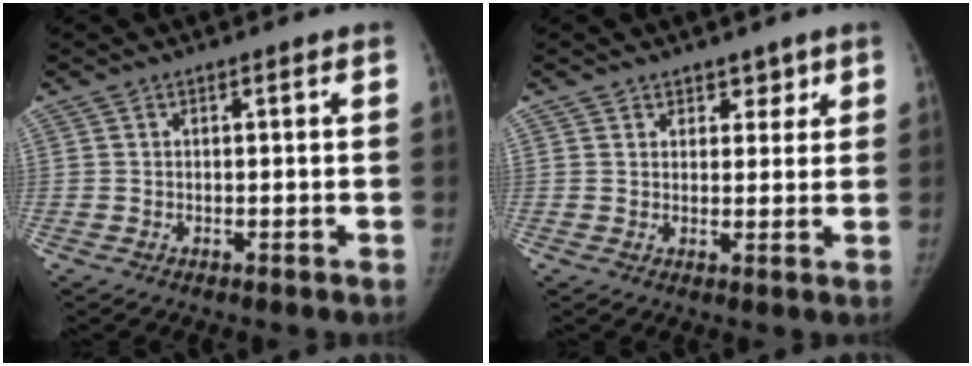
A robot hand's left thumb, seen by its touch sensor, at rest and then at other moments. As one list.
[{"total": 3.3, "force": [2.2, 2.3, 0.6], "torque": [0.027, -0.012, 0.027]}]